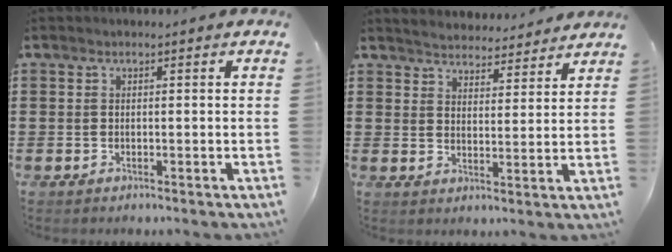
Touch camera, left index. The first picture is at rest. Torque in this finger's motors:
{"motor_torque": [0.02, -0.17, 0.00, -0.07]}